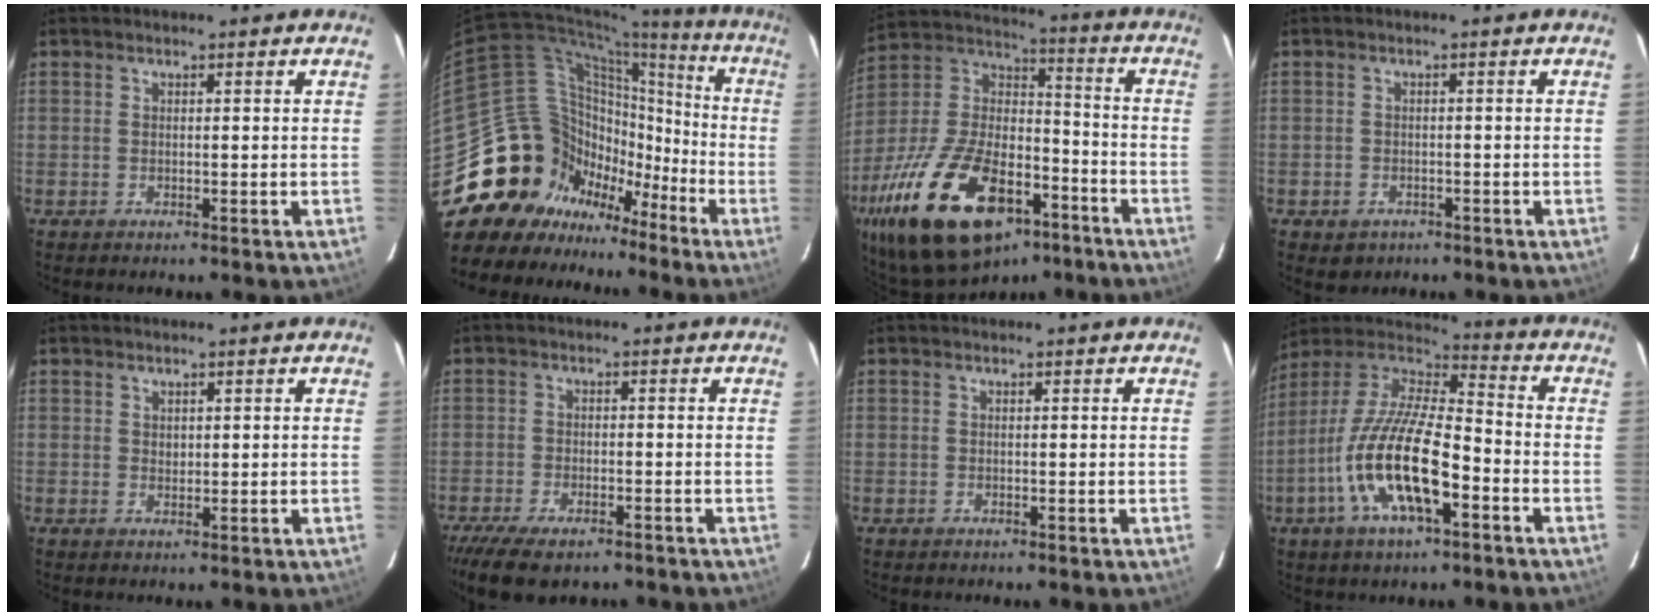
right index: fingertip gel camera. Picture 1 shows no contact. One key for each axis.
{"total": 23.7, "fx": -12.8, "fy": 18.6, "fz": 7.3, "tx": -0.151, "ty": 0.075, "tz": -0.193}
{"total": 29.4, "fx": -17.0, "fy": 14.0, "fz": 19.6, "tx": -0.388, "ty": -0.006, "tz": -0.273}
{"total": 3.3, "fx": -1.7, "fy": 2.7, "fz": 1.0, "tx": -0.027, "ty": 0.001, "tz": -0.017}
{"total": 1.1, "fx": 0.6, "fy": 0.9, "fz": 0.2, "tx": 0.000, "ty": 0.003, "tz": 0.011}
{"total": 10.9, "fx": -8.3, "fy": 4.1, "fz": 5.9, "tx": -0.142, "ty": -0.033, "tz": -0.139}
{"total": 0.0}
{"total": 18.4, "fx": -7.1, "fy": 6.0, "fz": 16.0, "tx": -0.320, "ty": -0.018, "tz": -0.137}